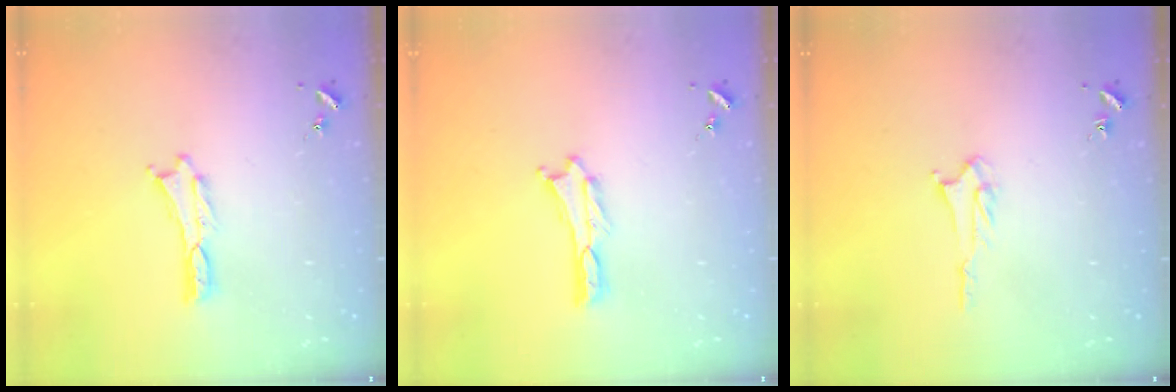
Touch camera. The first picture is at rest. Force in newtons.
{"total": 0.0}
{"total": 2.6, "press": 2.6, "slide": 0.3}